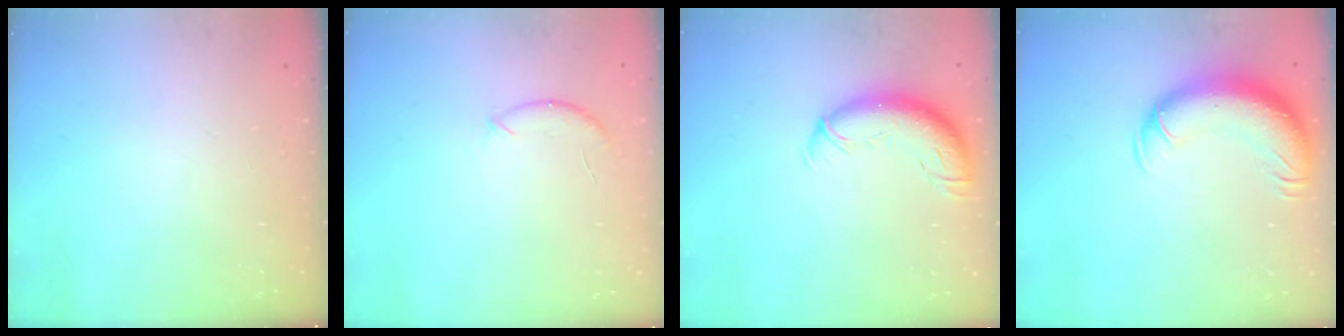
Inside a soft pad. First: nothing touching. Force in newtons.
{"total": 6.5, "press": 6.5, "slide": 1.0}
{"total": 12.1, "press": 11.7, "slide": 3.1}
{"total": 13.1, "press": 12.8, "slide": 3.1}